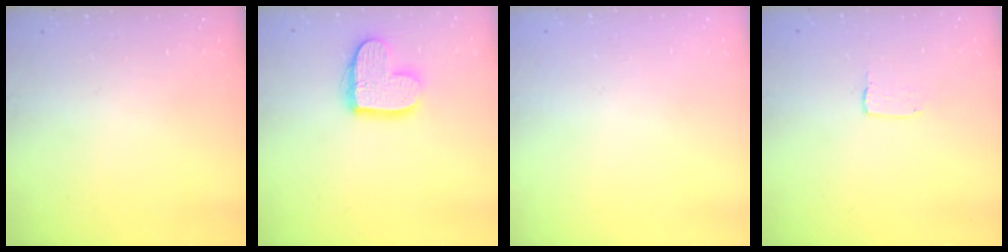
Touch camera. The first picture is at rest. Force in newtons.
{"total": 13.7, "press": 13.7, "slide": 0.9}
{"total": 0.0}
{"total": 2.0, "press": 2.0, "slide": 0.1}